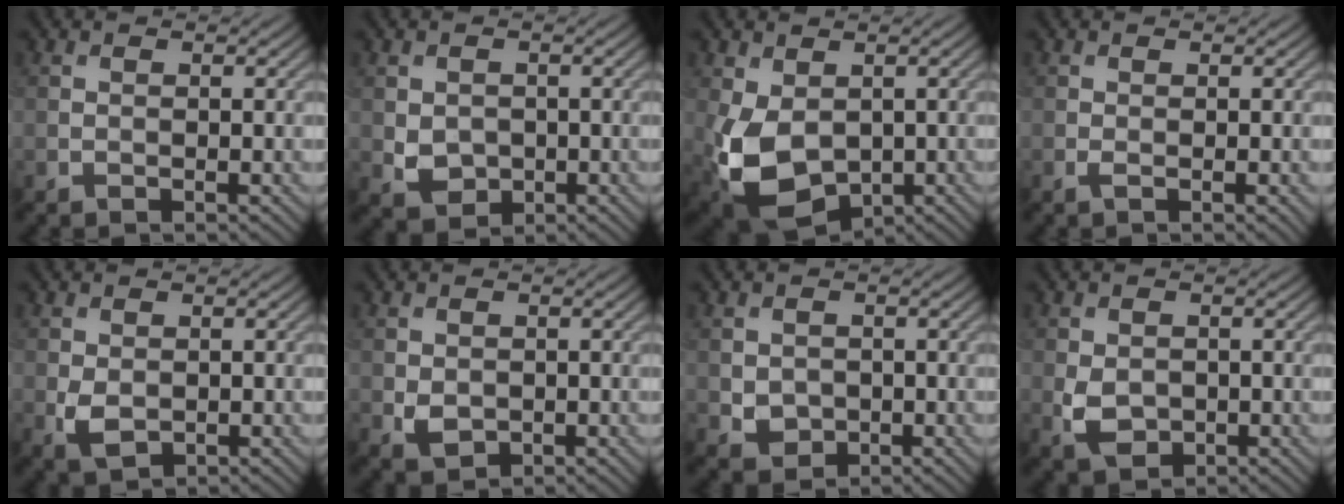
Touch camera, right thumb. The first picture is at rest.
{"total": 3.1, "force": [-0.2, 2.7, 1.4], "torque": [-0.042, -0.007, -0.001]}
{"total": 10.3, "force": [-1.7, 7.2, 7.2], "torque": [-0.188, -0.028, -0.030]}
{"total": 1.2, "force": [-0.3, 0.5, 1.1], "torque": [-0.028, 0.002, -0.005]}
{"total": 2.9, "force": [-0.6, 2.1, 1.9], "torque": [-0.050, -0.008, -0.007]}
{"total": 2.3, "force": [-0.4, 1.9, 1.2], "torque": [-0.033, -0.003, -0.005]}
{"total": 2.5, "force": [-0.3, 2.3, 1.0], "torque": [-0.032, -0.005, -0.004]}
{"total": 3.5, "force": [-0.8, 2.7, 2.1], "torque": [-0.053, -0.007, -0.013]}